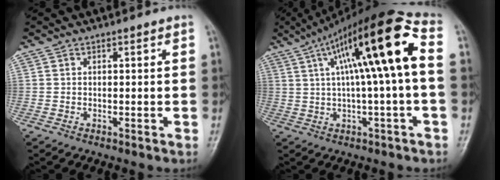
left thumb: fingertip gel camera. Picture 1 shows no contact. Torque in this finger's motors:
{"motor_torque": [0.57, 1.33, 2.16, -0.61, 0.36]}